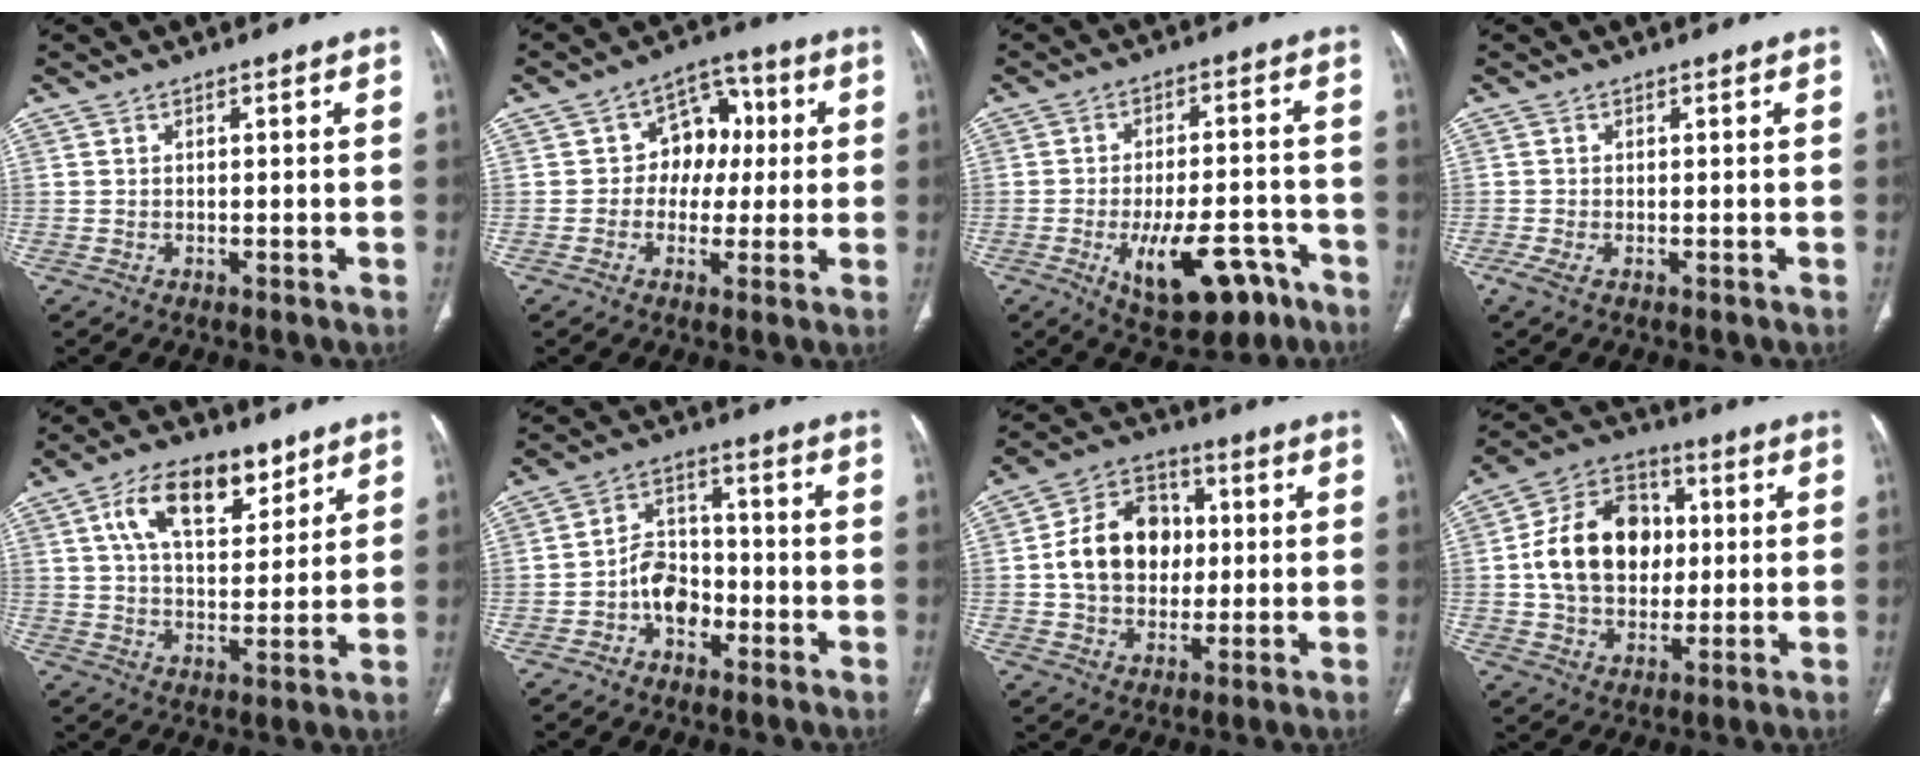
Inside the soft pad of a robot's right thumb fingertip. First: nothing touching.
{"total": 9.2, "force": [0.7, 7.4, 5.5], "torque": [-0.026, 0.021, 0.001]}
{"total": 14.5, "force": [-6.9, 6.6, 10.9], "torque": [-0.144, 0.033, -0.087]}
{"total": 1.8, "force": [-0.9, 0.6, 1.4], "torque": [-0.037, -0.001, -0.017]}
{"total": 13.6, "force": [7.2, 7.1, 9.2], "torque": [-0.125, -0.026, 0.126]}
{"total": 7.7, "force": [-2.9, 5.6, 4.3], "torque": [-0.043, 0.036, -0.056]}
{"total": 14.7, "force": [0.9, 11.6, 8.9], "torque": [-0.117, 0.020, 0.014]}
{"total": 17.4, "force": [1.3, 13.4, 11.1], "torque": [-0.158, 0.021, 0.022]}